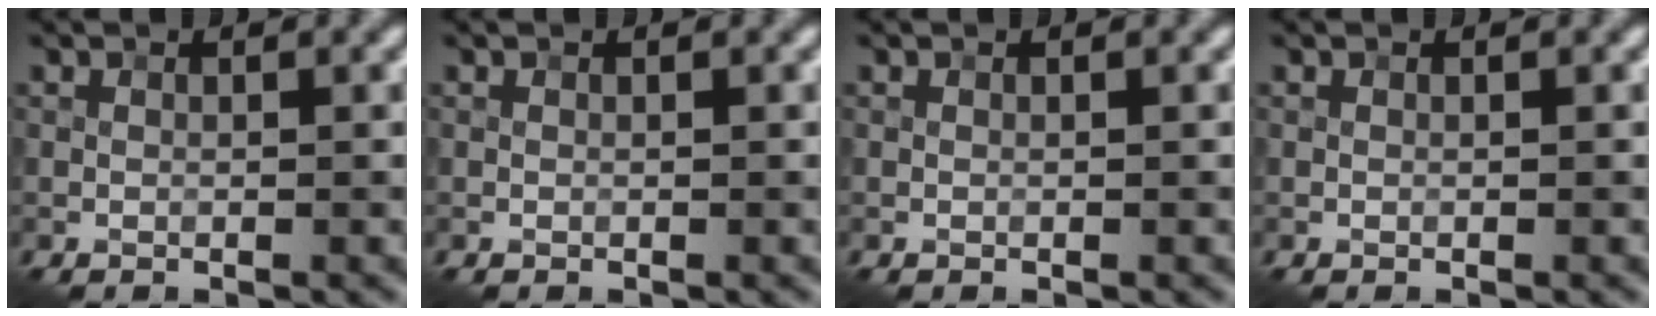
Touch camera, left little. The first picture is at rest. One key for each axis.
{"total": 0.0}
{"total": 0.0}
{"total": 0.0}